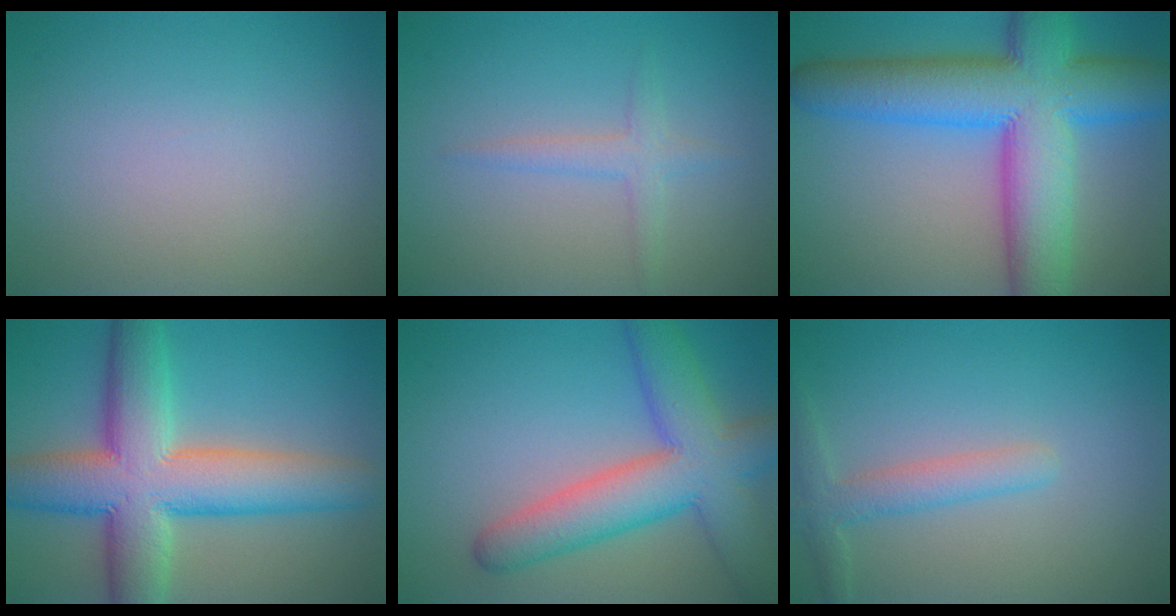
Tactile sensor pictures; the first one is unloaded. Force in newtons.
{"total": 1.9, "press": 1.9, "slide": 0.1}
{"total": 13.3, "press": 13.3, "slide": 0.2}
{"total": 11.2, "press": 11.1, "slide": 0.4}
{"total": 8.5, "press": 8.5, "slide": 0.4}
{"total": 2.5, "press": 2.5, "slide": 0.0}